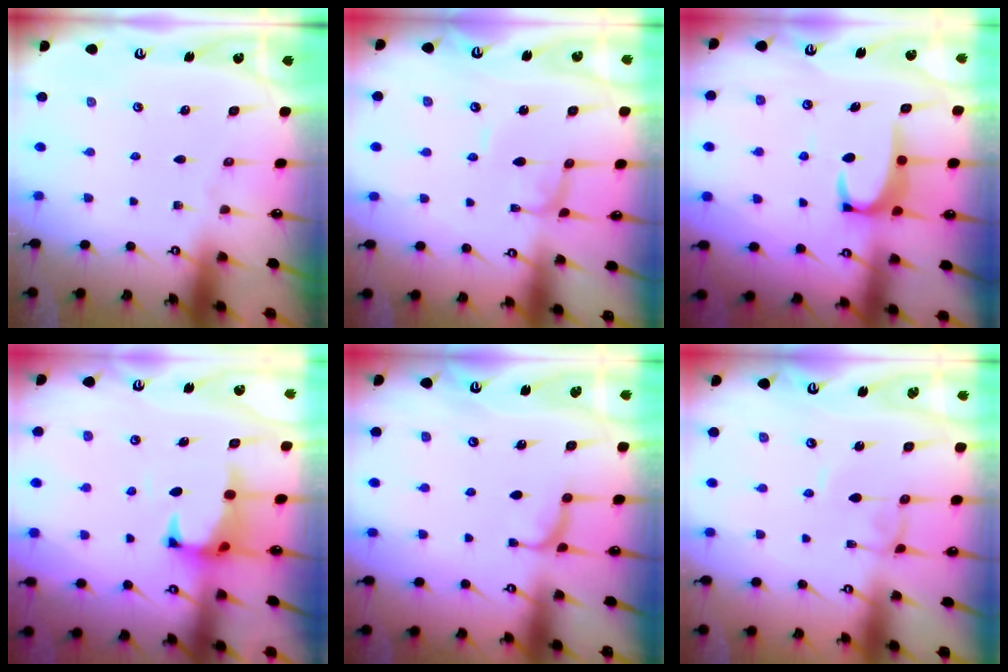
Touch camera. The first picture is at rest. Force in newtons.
{"total": 0.9, "press": 0.9, "slide": 0.1}
{"total": 3.9, "press": 3.9, "slide": 0.3}
{"total": 1.5, "press": 1.1, "slide": 1.1}
{"total": 0.8, "press": 0.4, "slide": 0.7}
{"total": 1.7, "press": 1.7, "slide": 0.1}